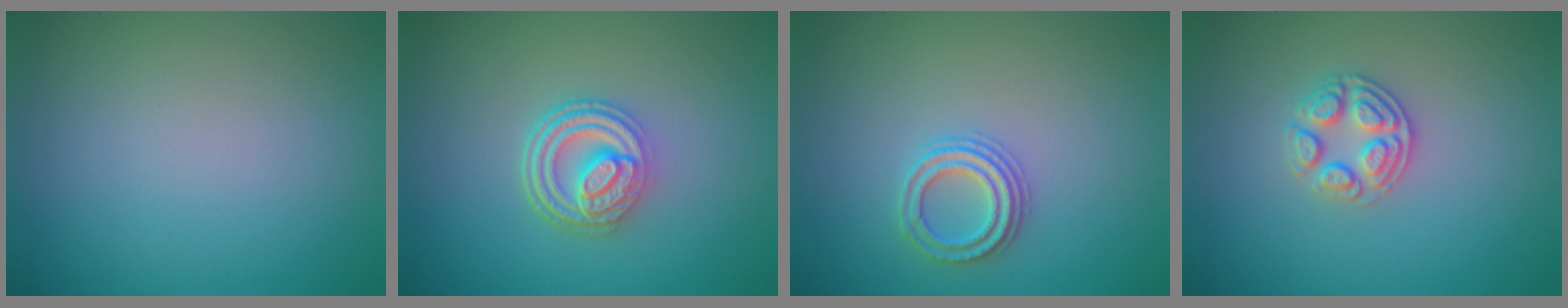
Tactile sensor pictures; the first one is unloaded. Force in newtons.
{"total": 4.8, "press": 3.6, "slide": 3.2}
{"total": 2.3, "press": 2.2, "slide": 0.5}
{"total": 2.6, "press": 2.5, "slide": 0.9}